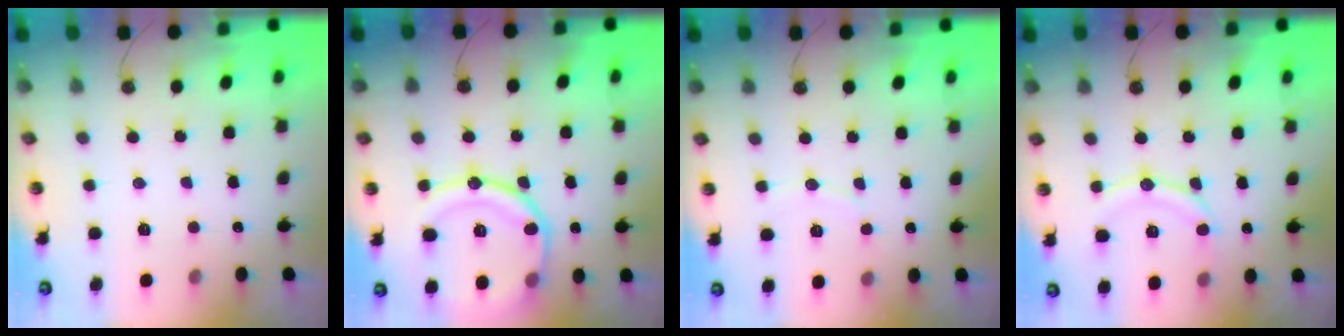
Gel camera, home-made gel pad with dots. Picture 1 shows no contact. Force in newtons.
{"total": 17.6, "press": 17.5, "slide": 1.9}
{"total": 4.4, "press": 4.4, "slide": 0.3}
{"total": 11.9, "press": 11.8, "slide": 1.2}